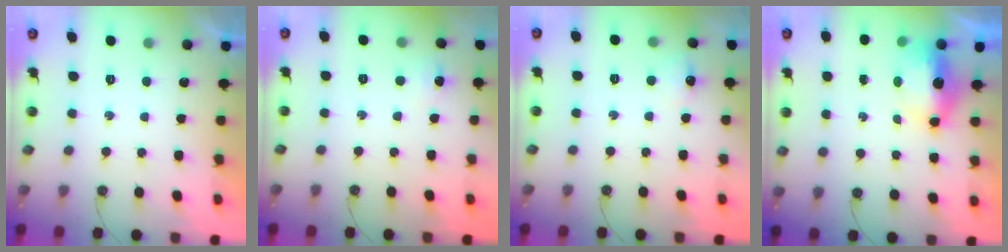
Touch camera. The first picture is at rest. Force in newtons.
{"total": 3.9, "press": 3.9, "slide": 0.3}
{"total": 7.1, "press": 7.0, "slide": 0.9}
{"total": 15.5, "press": 9.3, "slide": 12.4}